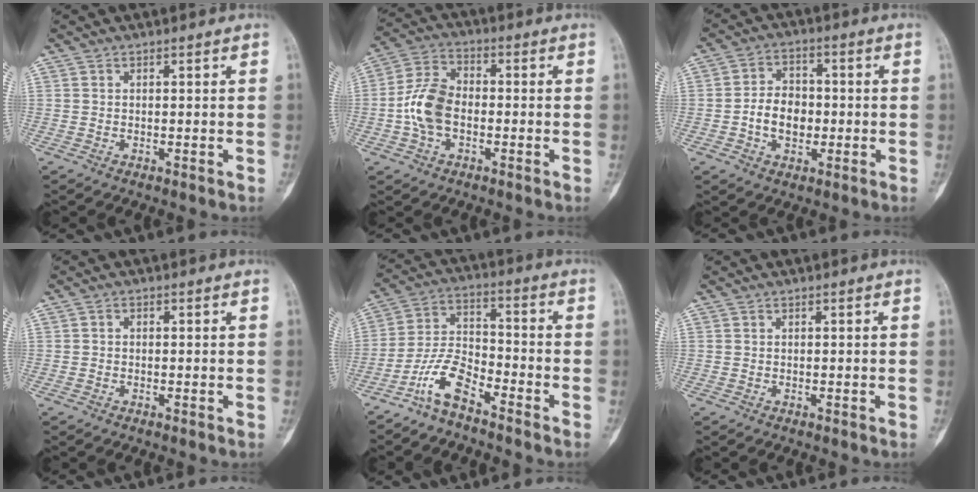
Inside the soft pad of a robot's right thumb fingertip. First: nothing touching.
{"total": 9.6, "force": [-1.7, 6.2, 7.1], "torque": [-0.139, 0.027, -0.041]}
{"total": 7.6, "force": [-1.3, 5.6, 5.0], "torque": [-0.058, 0.017, -0.029]}
{"total": 0.6, "force": [-0.1, 0.5, 0.3], "torque": [-0.002, 0.002, -0.008]}
{"total": 8.1, "force": [-6.0, 2.8, 4.8], "torque": [-0.101, 0.055, -0.127]}
{"total": 0.0}